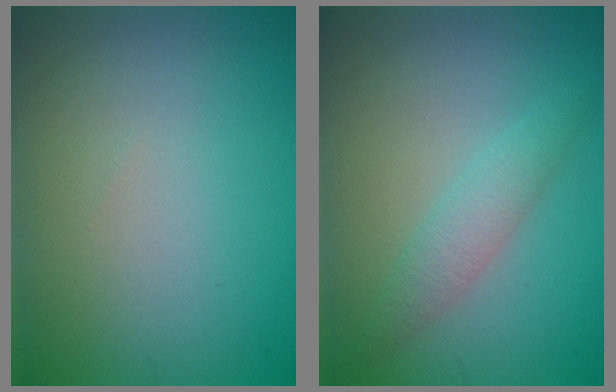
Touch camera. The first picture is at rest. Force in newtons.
{"total": 2.2, "press": 2.2, "slide": 0.1}